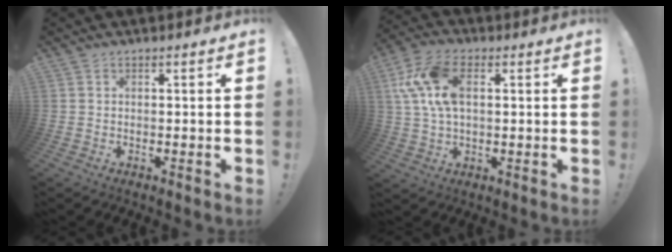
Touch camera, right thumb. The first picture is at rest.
{"total": 14.3, "force": [4.0, 8.8, 10.6], "torque": [-0.215, 0.004, 0.078]}